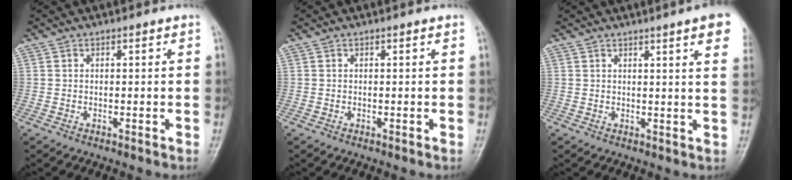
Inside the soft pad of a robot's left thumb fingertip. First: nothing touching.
{"total": 0.0}
{"total": 8.6, "force": [5.1, 0.6, 6.9], "torque": [-0.073, -0.008, 0.049]}